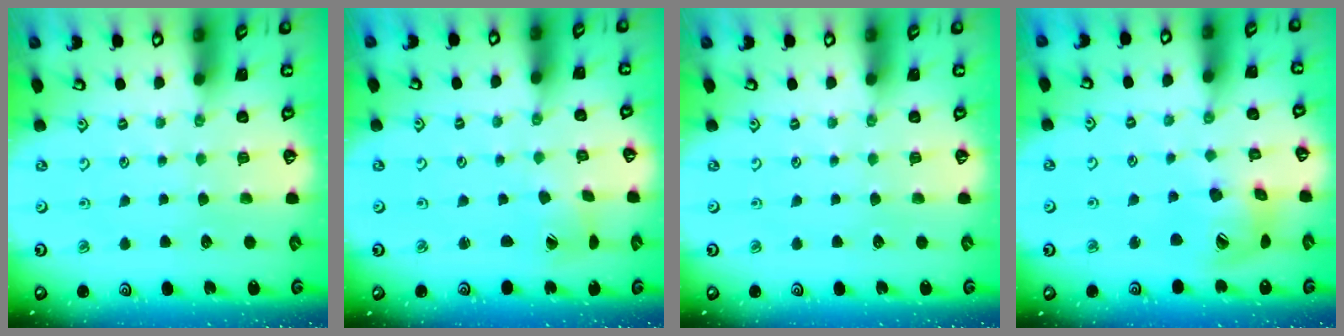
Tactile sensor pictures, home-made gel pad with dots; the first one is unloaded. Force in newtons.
{"total": 2.2, "press": 2.2, "slide": 0.1}
{"total": 0.0}
{"total": 15.9, "press": 15.8, "slide": 2.3}